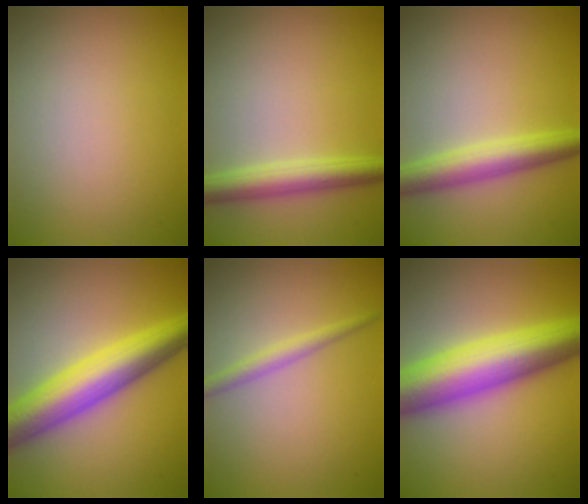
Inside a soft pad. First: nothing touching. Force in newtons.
{"total": 3.8, "press": 3.8, "slide": 0.1}
{"total": 4.4, "press": 4.4, "slide": 0.0}
{"total": 8.7, "press": 8.7, "slide": 0.1}
{"total": 1.7, "press": 1.7, "slide": 0.0}
{"total": 10.6, "press": 10.6, "slide": 0.1}